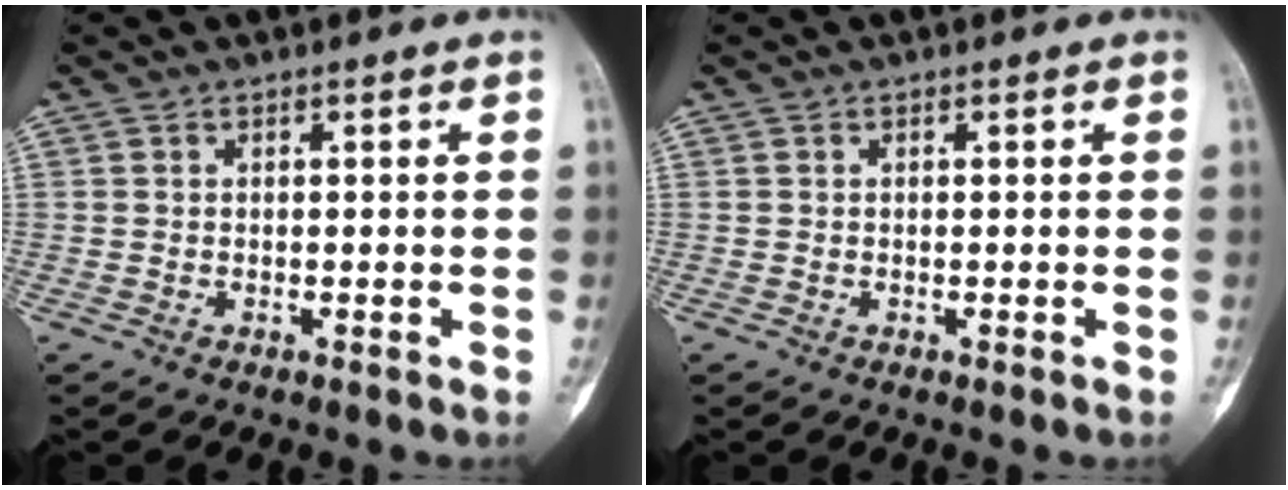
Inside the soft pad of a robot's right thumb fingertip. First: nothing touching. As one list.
[{"total": 0.0}]